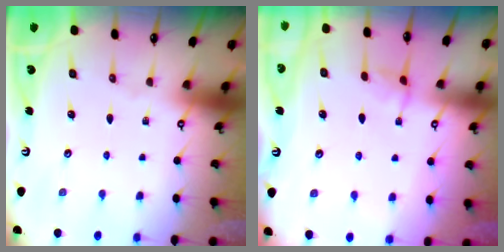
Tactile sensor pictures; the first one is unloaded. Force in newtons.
{"total": 2.9, "press": 2.9, "slide": 0.4}